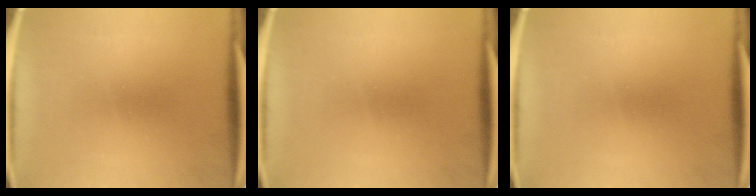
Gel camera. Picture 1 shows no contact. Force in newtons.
{"total": 0.0}
{"total": 0.0}